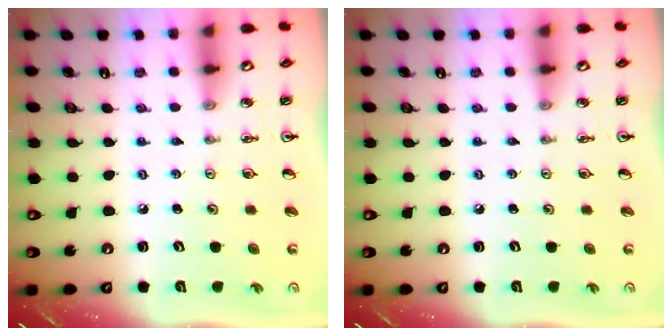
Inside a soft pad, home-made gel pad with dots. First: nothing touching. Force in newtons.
{"total": 0.0}